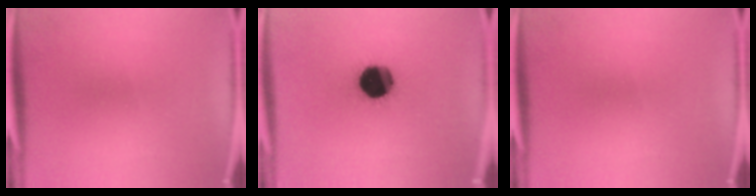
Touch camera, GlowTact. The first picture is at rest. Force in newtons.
{"total": 17.6}
{"total": 0.0}